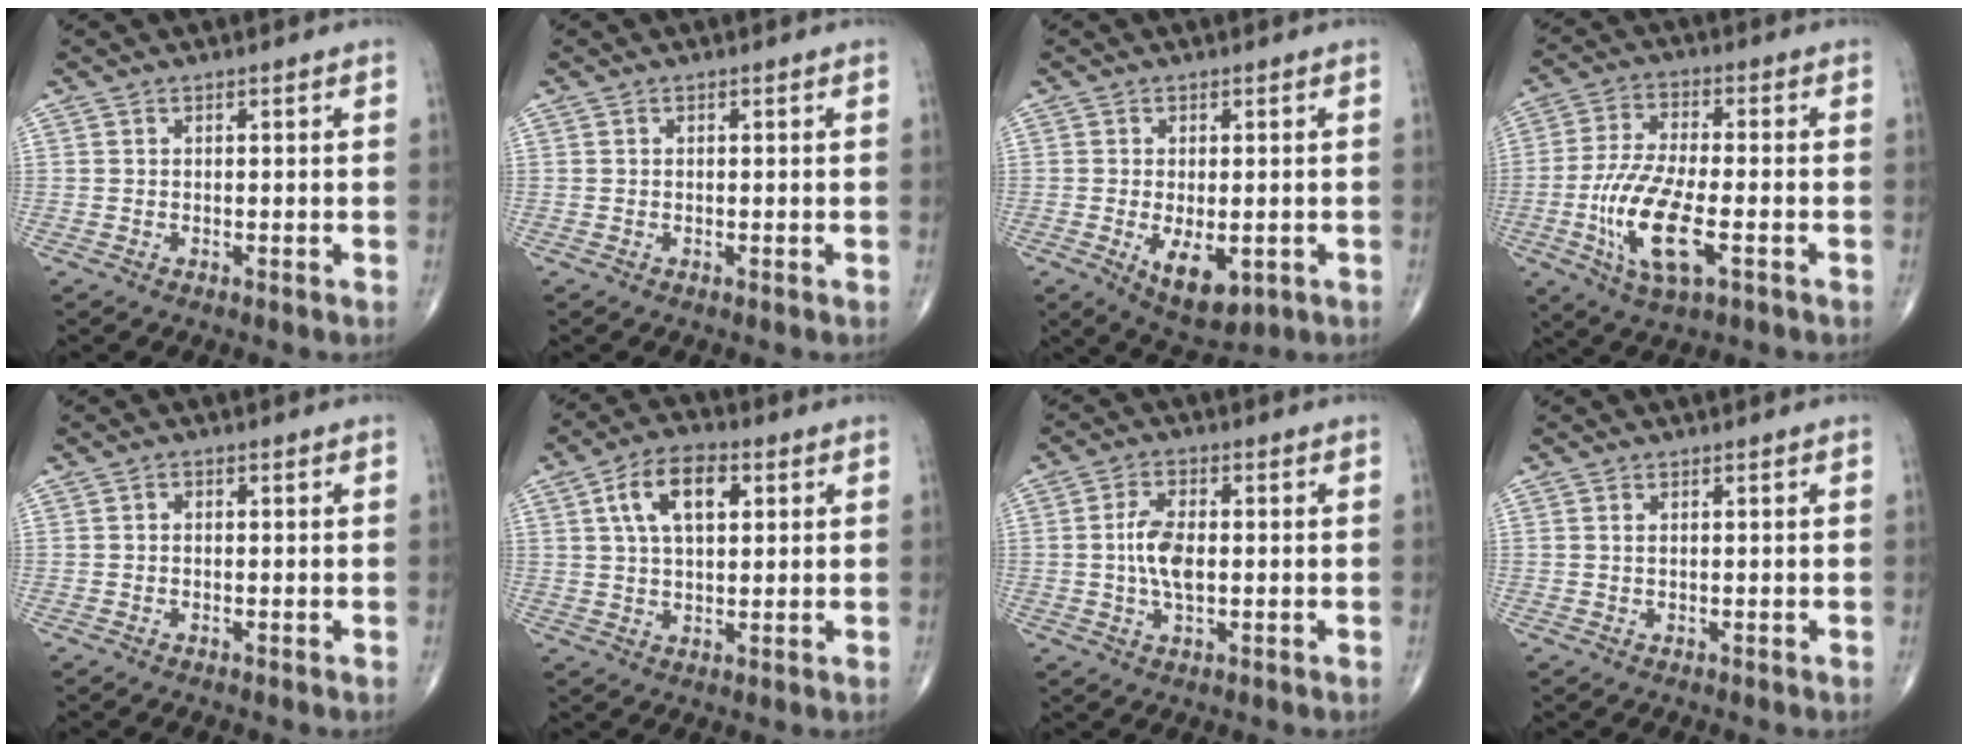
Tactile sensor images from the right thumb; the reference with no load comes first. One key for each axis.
{"total": 0.0}
{"total": 7.8, "fx": -2.0, "fy": 3.9, "fz": 6.5, "tx": -0.094, "ty": -0.013, "tz": -0.018}
{"total": 13.8, "fx": -4.0, "fy": 4.9, "fz": 12.2, "tx": -0.256, "ty": 0.006, "tz": -0.071}
{"total": 0.7, "fx": -0.1, "fy": 0.6, "fz": 0.4, "tx": -0.003, "ty": 0.002, "tz": -0.006}
{"total": 10.3, "fx": 3.3, "fy": 5.6, "fz": 8.0, "tx": -0.130, "ty": 0.006, "tz": 0.053}
{"total": 6.7, "fx": -0.1, "fy": 3.3, "fz": 5.8, "tx": -0.115, "ty": 0.003, "tz": -0.005}
{"total": 0.7, "fx": 0.2, "fy": 0.3, "fz": 0.5, "tx": -0.014, "ty": 0.003, "tz": 0.006}